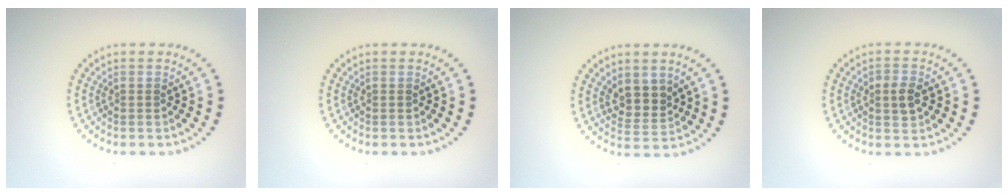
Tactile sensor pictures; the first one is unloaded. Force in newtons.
{"total": 0.0}
{"total": 2.6, "press": 2.2, "slide": 1.4}
{"total": 2.0, "press": 2.0, "slide": 0.1}